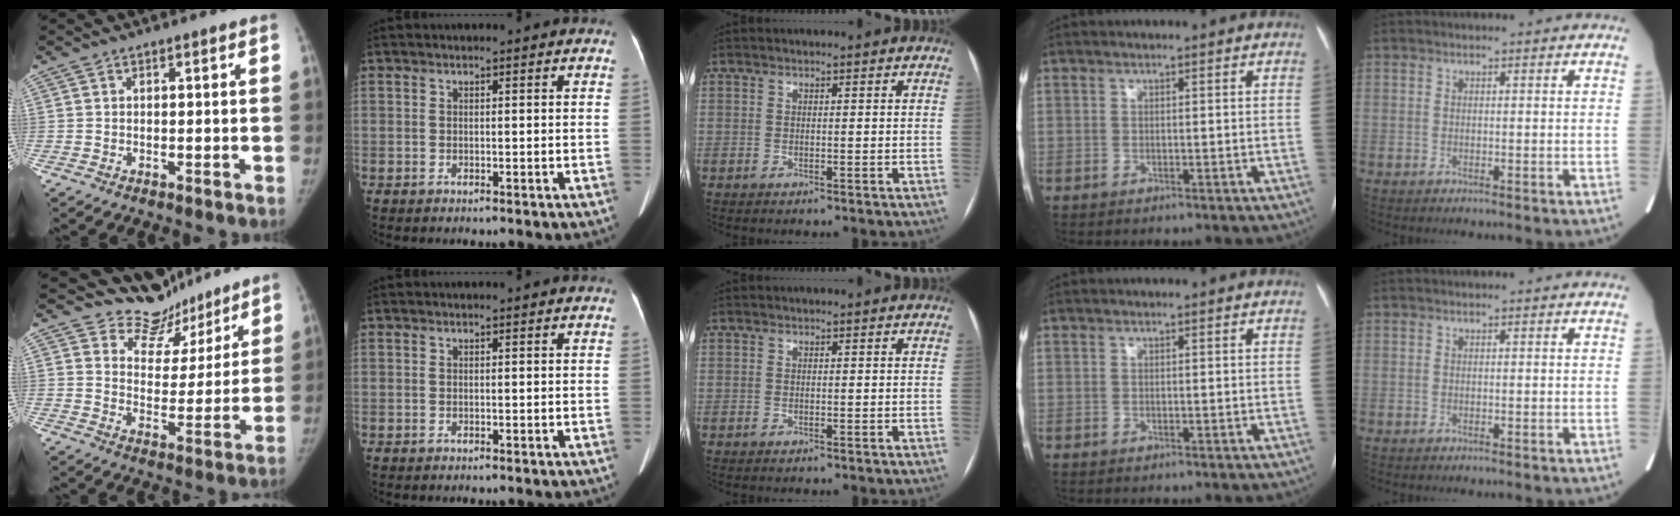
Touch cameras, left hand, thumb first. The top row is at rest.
{"thumb": {"total": 10.5, "force": [9.5, 4.5, 0.1], "torque": [0.036, -0.083, 0.147]}}